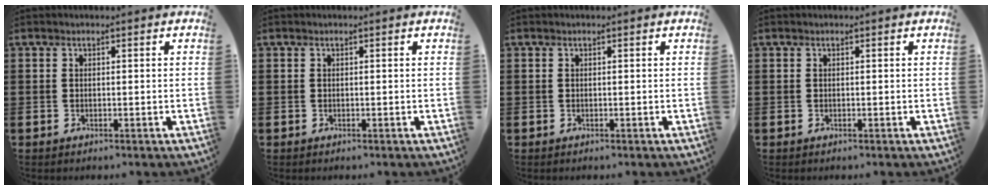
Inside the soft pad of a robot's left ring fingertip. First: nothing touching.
{"total": 0.0}
{"total": 0.0}
{"total": 0.0}